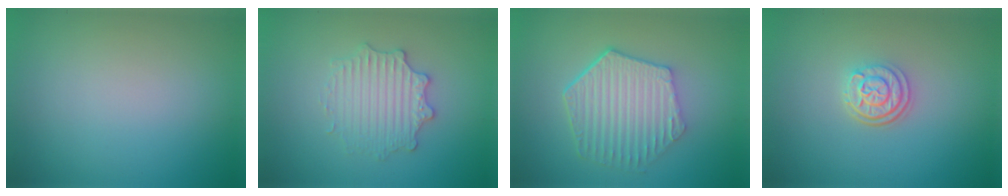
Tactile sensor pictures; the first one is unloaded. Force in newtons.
{"total": 3.0, "press": 2.9, "slide": 0.4}
{"total": 6.1, "press": 4.6, "slide": 4.1}
{"total": 3.0, "press": 2.4, "slide": 1.7}